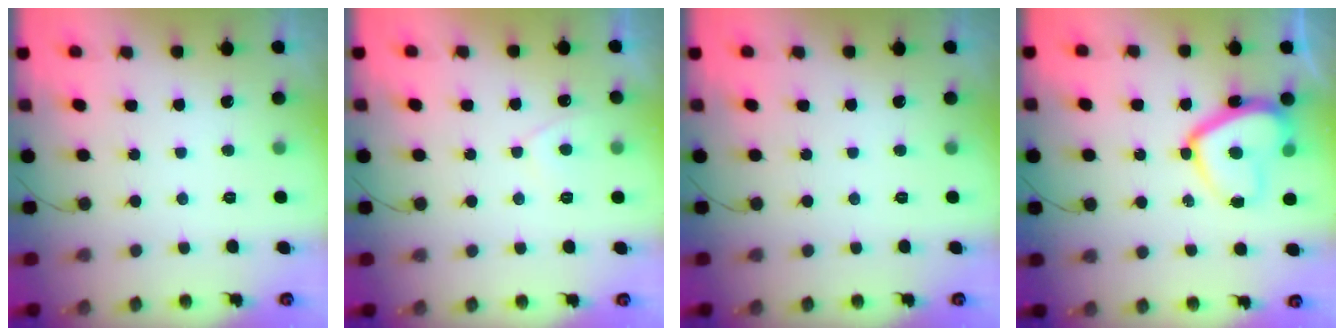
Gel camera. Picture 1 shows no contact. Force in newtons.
{"total": 2.7, "press": 2.7, "slide": 0.6}
{"total": 0.0}
{"total": 13.7, "press": 13.6, "slide": 1.0}